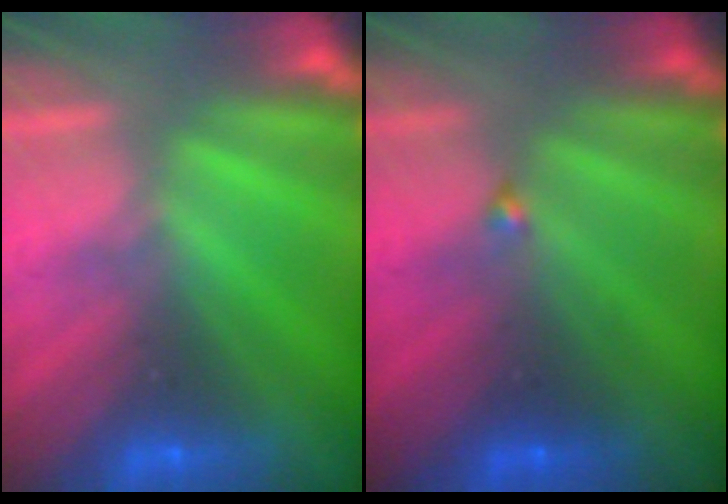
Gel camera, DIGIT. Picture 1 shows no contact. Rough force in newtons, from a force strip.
{"total": 1.9}